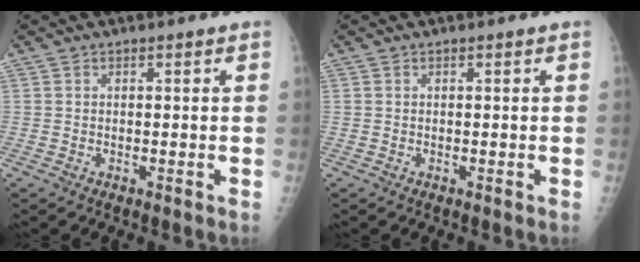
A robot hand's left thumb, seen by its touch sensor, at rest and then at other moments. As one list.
[{"total": 0.0}]